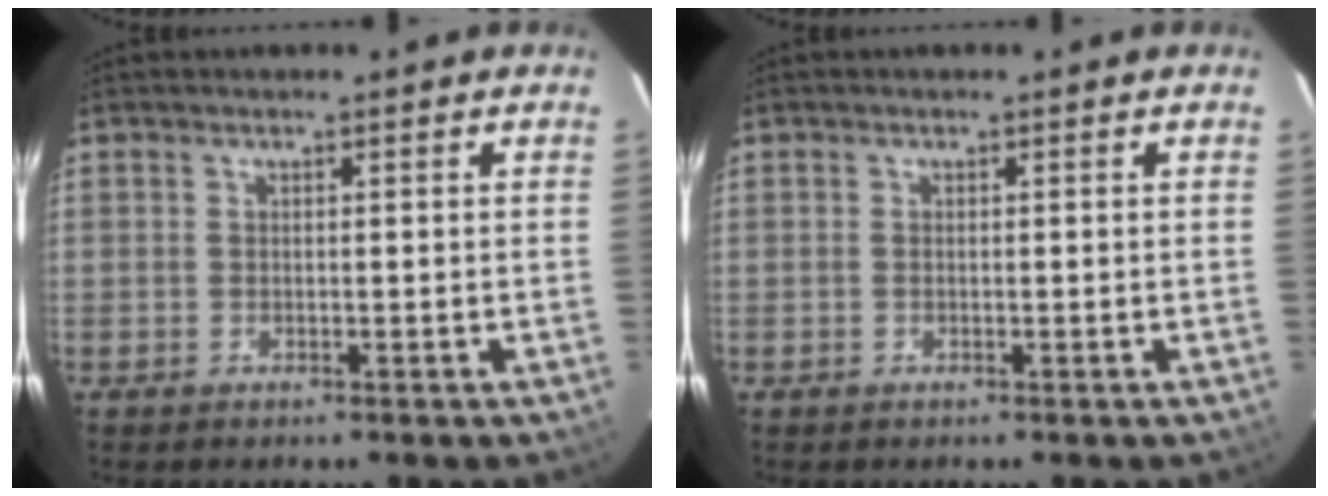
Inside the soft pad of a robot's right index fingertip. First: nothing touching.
{"total": 0.0}